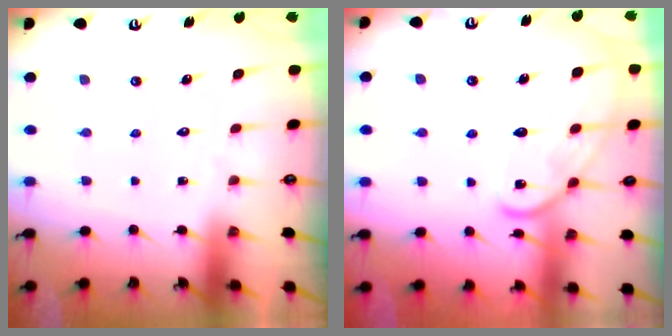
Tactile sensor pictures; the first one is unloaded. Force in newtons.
{"total": 13.4, "press": 13.4, "slide": 1.1}